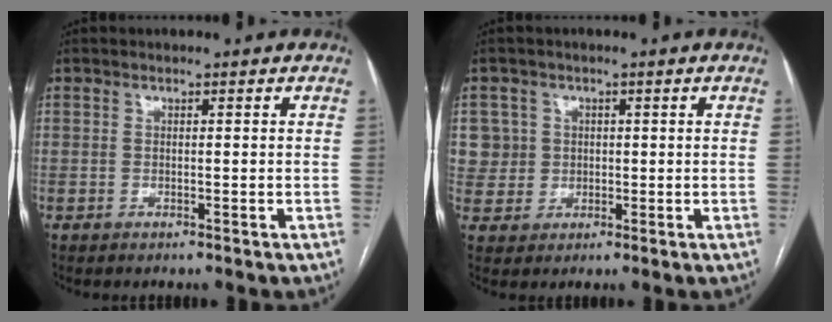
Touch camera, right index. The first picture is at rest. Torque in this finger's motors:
{"motor_torque": [0.15, 0.09, 0.02, 0.02]}